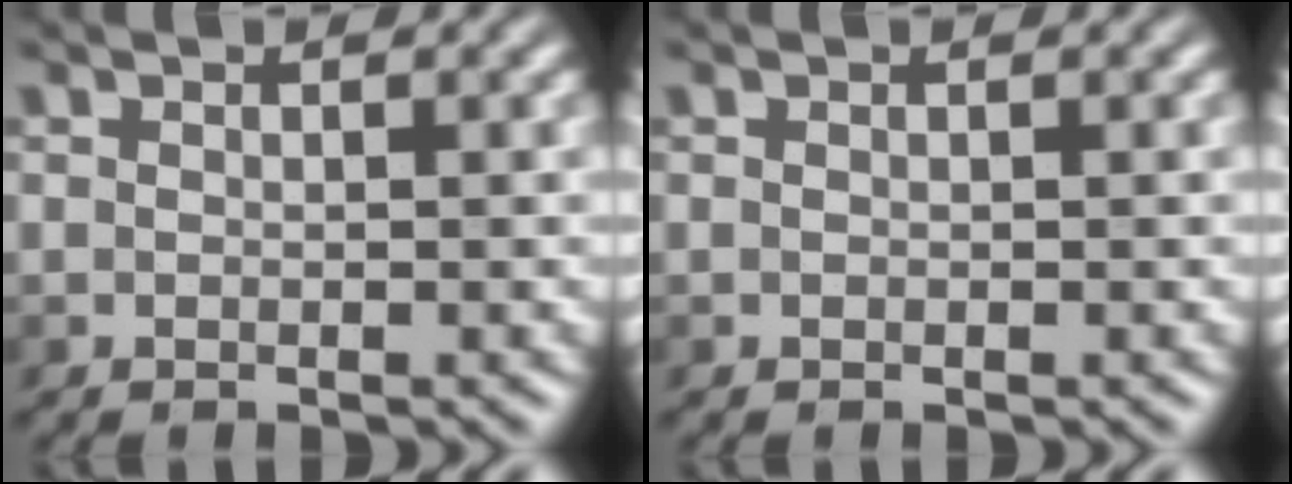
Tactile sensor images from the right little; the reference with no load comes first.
{"total": 0.0}